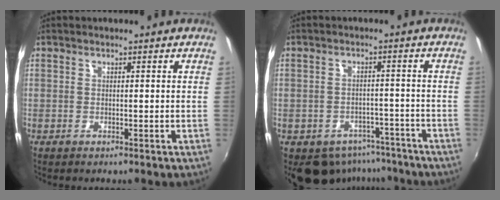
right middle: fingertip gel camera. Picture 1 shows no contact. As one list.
[{"total": 9.5, "force": [-6.6, 6.2, 2.8], "torque": [-0.063, 0.011, -0.070]}]